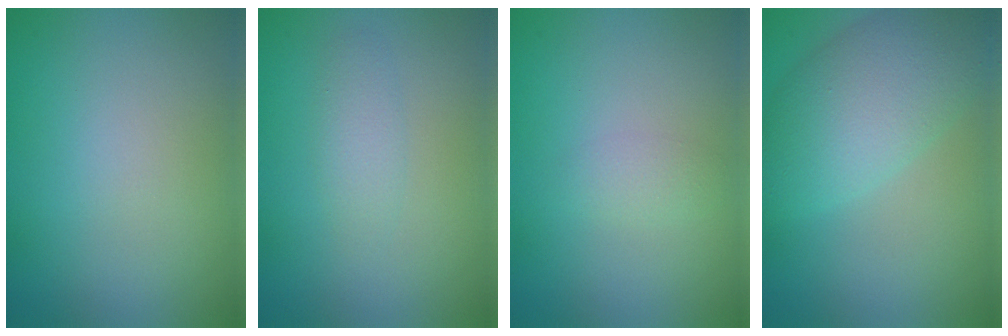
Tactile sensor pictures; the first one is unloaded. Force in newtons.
{"total": 1.6, "press": 1.6, "slide": 0.1}
{"total": 1.1, "press": 1.1, "slide": 0.0}
{"total": 6.1, "press": 6.1, "slide": 0.3}